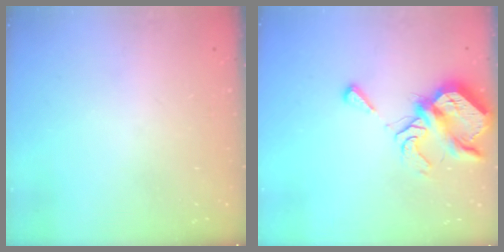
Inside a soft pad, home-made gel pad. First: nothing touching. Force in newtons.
{"total": 8.4, "press": 8.3, "slide": 1.2}